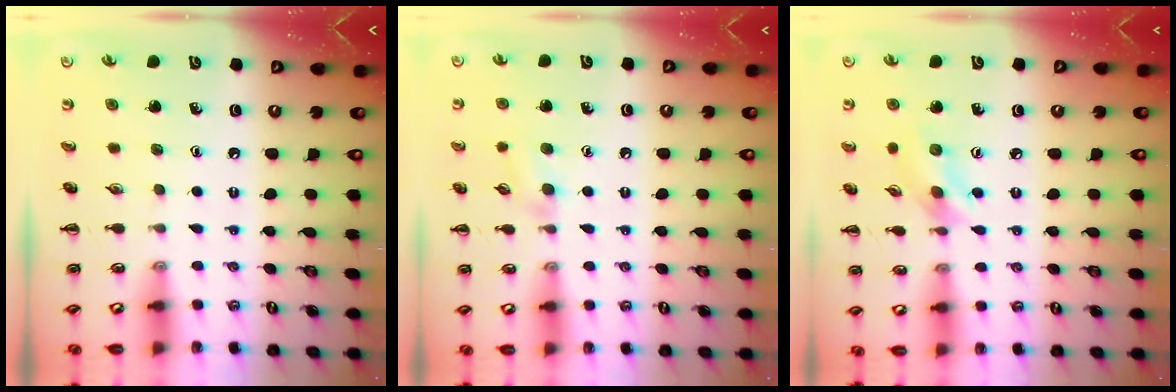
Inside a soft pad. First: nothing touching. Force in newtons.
{"total": 6.7, "press": 6.4, "slide": 2.0}
{"total": 5.2, "press": 5.2, "slide": 0.5}